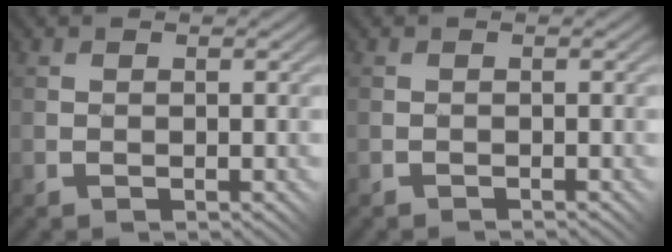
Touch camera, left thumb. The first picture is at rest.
{"total": 0.7, "force": [-0.3, -0.4, -0.5], "torque": [0.008, 0.004, -0.010]}